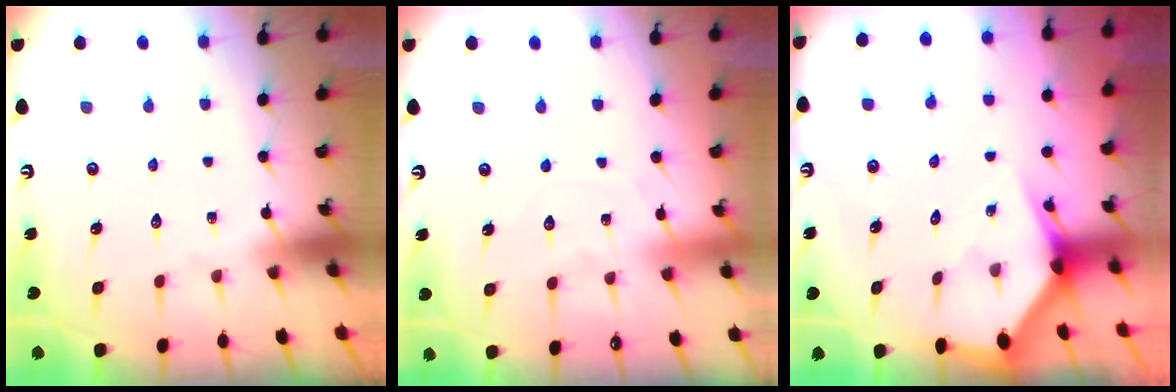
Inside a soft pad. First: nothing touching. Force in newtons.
{"total": 4.5, "press": 4.5, "slide": 0.6}
{"total": 2.8, "press": 2.8, "slide": 0.2}